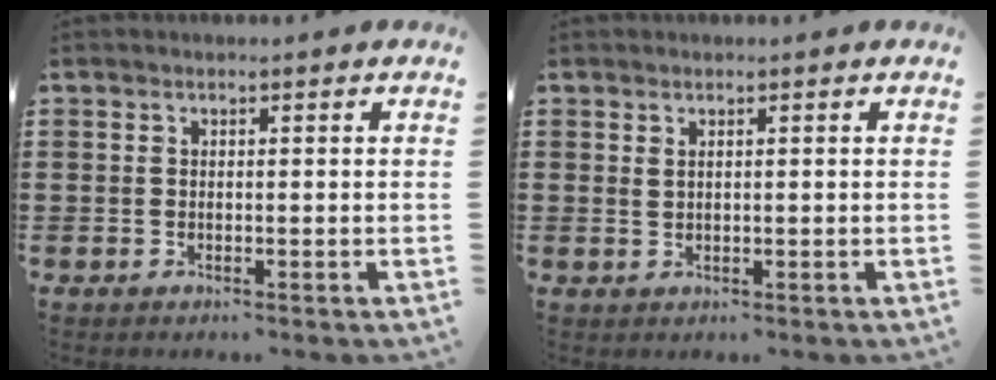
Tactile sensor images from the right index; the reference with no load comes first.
{"total": 0.9, "force": [0.5, 0.4, 0.6], "torque": [-0.014, 0.003, 0.009]}